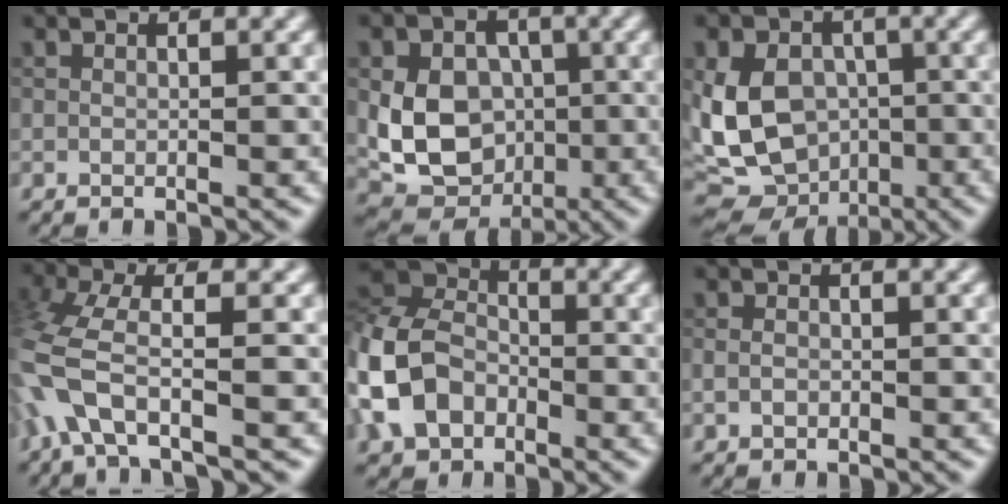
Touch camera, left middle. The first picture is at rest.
{"total": 9.2, "force": [-0.5, 7.4, 5.4], "torque": [-0.080, -0.003, -0.014]}
{"total": 12.6, "force": [-1.2, 10.1, 7.4], "torque": [-0.138, -0.008, -0.022]}
{"total": 5.7, "force": [-2.6, 2.2, 4.6], "torque": [-0.114, 0.003, -0.064]}
{"total": 8.1, "force": [-2.6, 6.2, 4.5], "torque": [-0.101, 0.005, -0.070]}
{"total": 1.0, "force": [-0.3, 0.8, 0.6], "torque": [-0.012, 0.000, -0.009]}